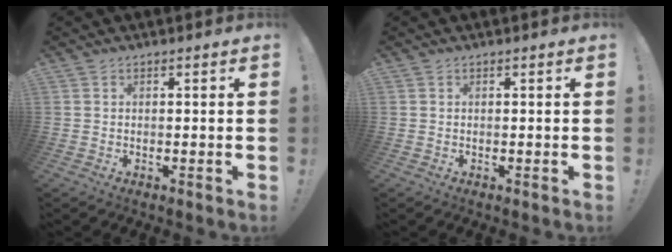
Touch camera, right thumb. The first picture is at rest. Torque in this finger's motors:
{"motor_torque": [0.00, 0.00, 0.00, 0.00, 0.00]}